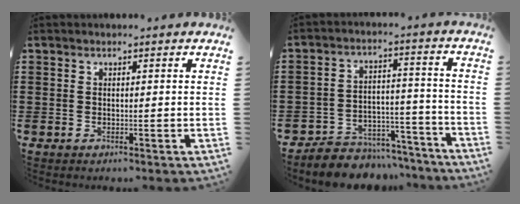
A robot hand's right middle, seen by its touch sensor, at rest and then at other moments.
{"total": 6.5, "force": [-6.2, 1.7, 0.4], "torque": [-0.003, 0.019, -0.122]}